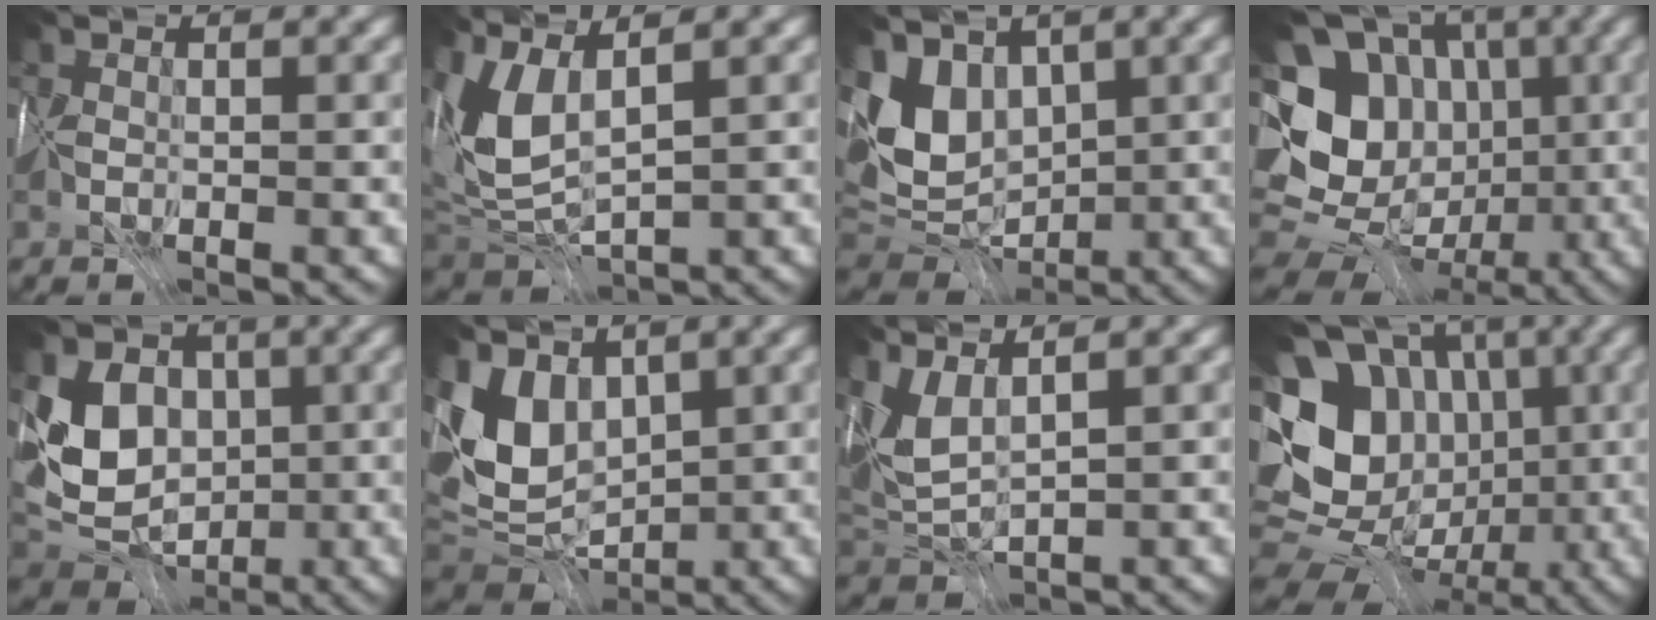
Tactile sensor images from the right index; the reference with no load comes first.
{"total": 4.8, "force": [2.3, 1.6, 3.9], "torque": [-0.107, 0.004, 0.048]}
{"total": 6.2, "force": [2.3, 4.4, 3.7], "torque": [-0.089, -0.003, 0.041]}
{"total": 16.7, "force": [0.0, 15.0, 7.3], "torque": [-0.170, 0.035, -0.015]}
{"total": 6.3, "force": [1.3, 5.2, 3.4], "torque": [-0.068, -0.007, 0.019]}
{"total": 6.7, "force": [2.1, 4.7, 4.2], "torque": [-0.089, -0.008, 0.041]}
{"total": 3.5, "force": [2.7, 0.4, 2.3], "torque": [-0.076, 0.008, 0.057]}
{"total": 16.5, "force": [0.2, 14.7, 7.6], "torque": [-0.153, 0.026, -0.007]}